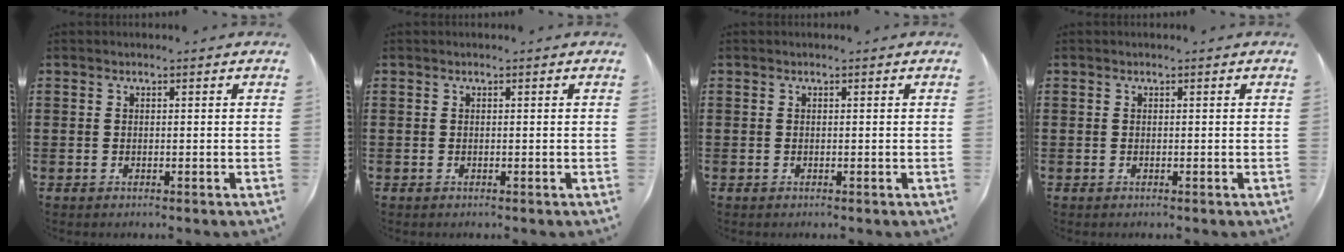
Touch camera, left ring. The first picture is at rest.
{"total": 0.0}
{"total": 0.0}
{"total": 0.0}